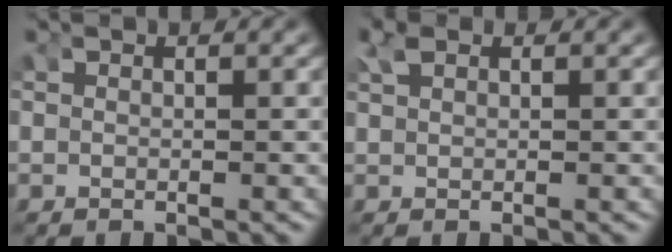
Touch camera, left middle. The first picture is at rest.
{"total": 1.0, "force": [0.8, 0.5, 0.4], "torque": [-0.016, 0.002, 0.018]}